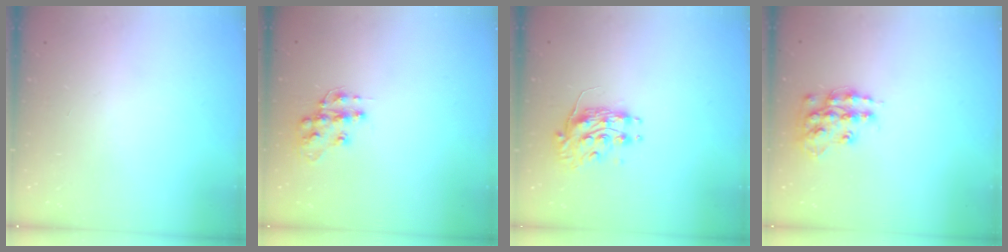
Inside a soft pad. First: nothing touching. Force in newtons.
{"total": 11.6, "press": 11.5, "slide": 0.8}
{"total": 8.8, "press": 8.8, "slide": 0.0}
{"total": 13.7, "press": 13.7, "slide": 0.9}